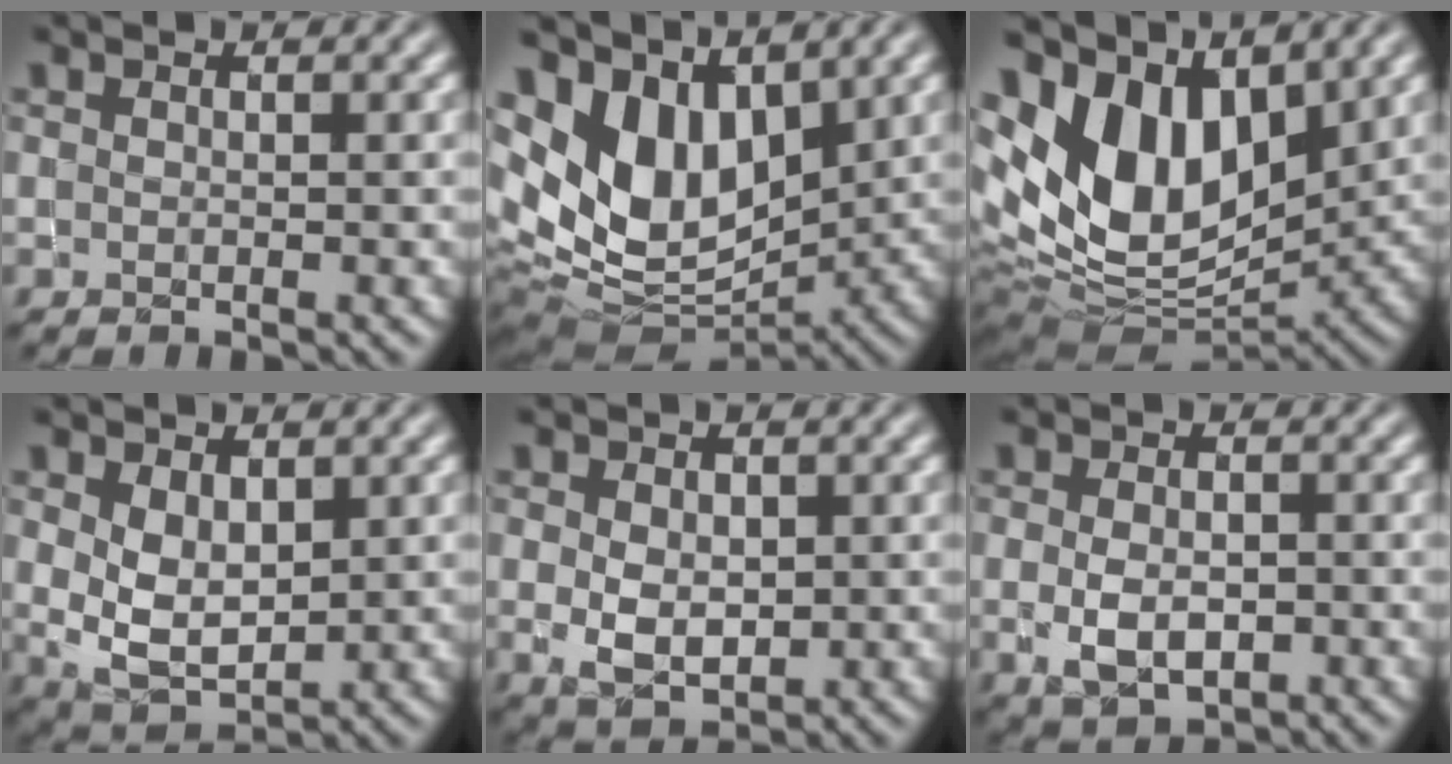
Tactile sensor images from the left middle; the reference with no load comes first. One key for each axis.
{"total": 10.2, "fx": 3.7, "fy": 6.8, "fz": 6.7, "tx": -0.146, "ty": 0.003, "tz": 0.073}
{"total": 12.5, "fx": 4.6, "fy": 7.8, "fz": 8.6, "tx": -0.178, "ty": 0.010, "tz": 0.087}
{"total": 4.1, "fx": 0.9, "fy": 2.7, "fz": 2.9, "tx": -0.065, "ty": -0.003, "tz": 0.027}
{"total": 3.0, "fx": 0.0, "fy": 2.3, "fz": 2.0, "tx": -0.040, "ty": 0.001, "tz": 0.005}
{"total": 3.1, "fx": -0.6, "fy": 2.1, "fz": 2.2, "tx": -0.047, "ty": -0.005, "tz": -0.008}